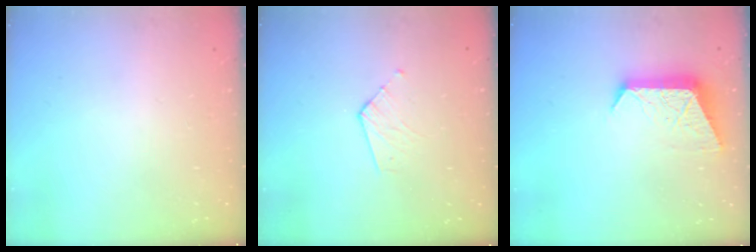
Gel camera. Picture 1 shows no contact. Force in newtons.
{"total": 3.6, "press": 3.5, "slide": 0.3}
{"total": 9.3, "press": 9.3, "slide": 0.3}